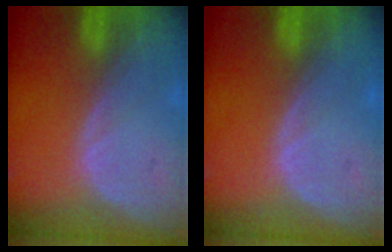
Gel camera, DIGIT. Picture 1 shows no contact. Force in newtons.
{"total": 0.0}